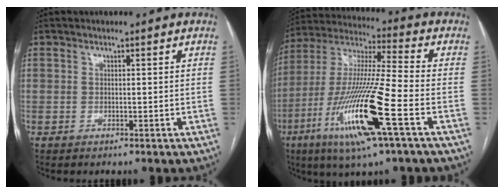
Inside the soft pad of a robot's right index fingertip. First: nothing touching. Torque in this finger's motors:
{"motor_torque": [2.14, 0.00, 1.05, 0.21]}